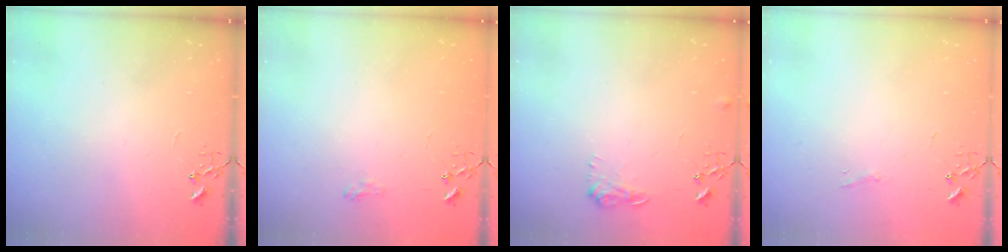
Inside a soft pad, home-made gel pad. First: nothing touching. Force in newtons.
{"total": 6.3, "press": 6.3, "slide": 0.8}
{"total": 7.6, "press": 7.6, "slide": 0.3}
{"total": 4.2, "press": 4.2, "slide": 0.3}